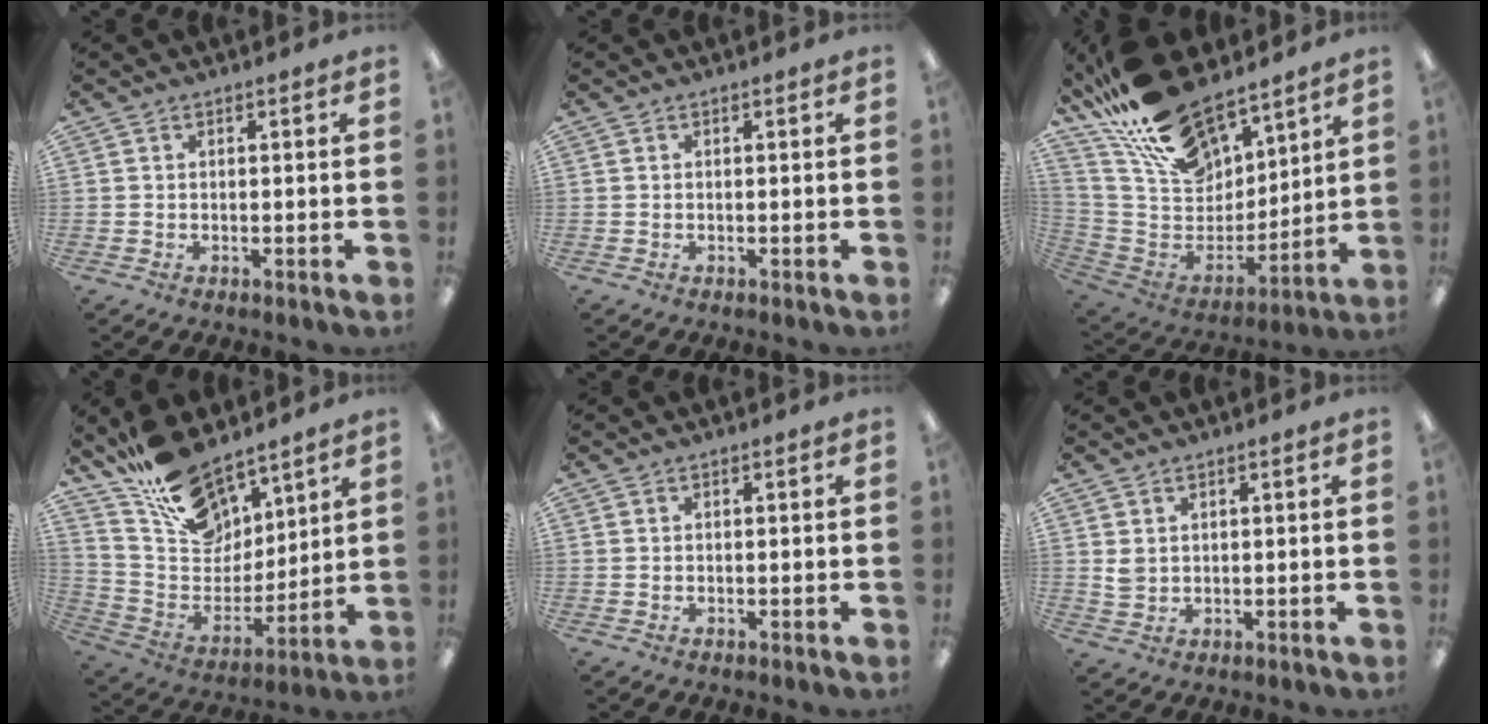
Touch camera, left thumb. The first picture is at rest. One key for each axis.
{"total": 0.0}
{"total": 23.3, "fx": 17.9, "fy": 10.4, "fz": 10.5, "tx": -0.214, "ty": -0.105, "tz": 0.326}
{"total": 17.8, "fx": 13.2, "fy": 9.6, "fz": 6.9, "tx": -0.143, "ty": -0.084, "tz": 0.250}
{"total": 0.0}
{"total": 2.7, "fx": 1.3, "fy": 1.8, "fz": 1.5, "tx": -0.031, "ty": 0.002, "tz": 0.024}